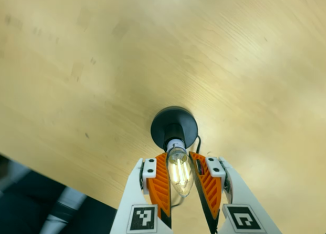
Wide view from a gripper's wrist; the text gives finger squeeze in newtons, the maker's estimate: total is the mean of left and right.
{"total": 15.2, "left": 14.8, "right": 15.7}